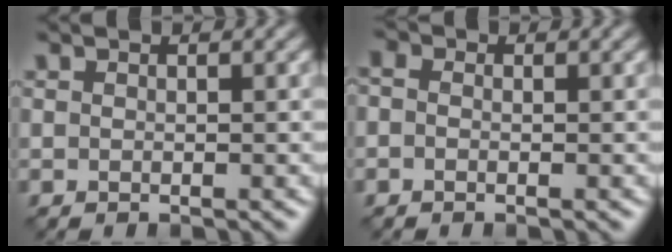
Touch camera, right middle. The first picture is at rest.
{"total": 1.4, "force": [0.1, 1.1, 0.8], "torque": [-0.020, 0.000, -0.014]}